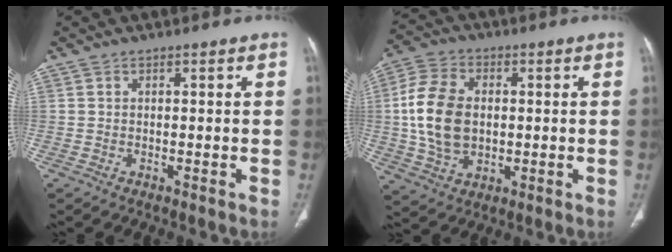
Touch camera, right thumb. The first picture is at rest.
{"total": 13.7, "force": [0.5, 9.3, 10.0], "torque": [-0.188, 0.008, 0.012]}